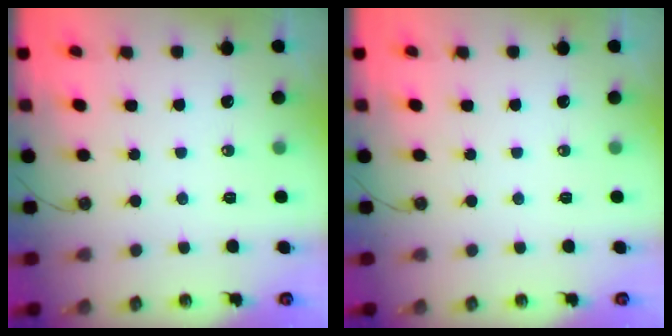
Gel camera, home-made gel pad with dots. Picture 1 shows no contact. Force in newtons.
{"total": 0.0}